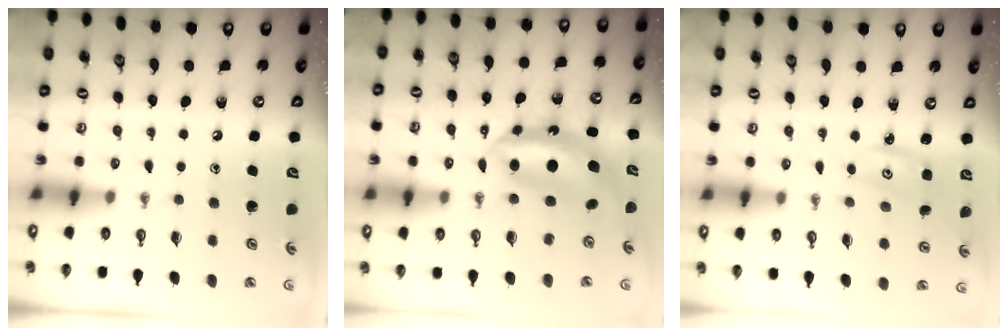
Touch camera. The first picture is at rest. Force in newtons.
{"total": 7.7, "press": 7.6, "slide": 0.6}
{"total": 2.6, "press": 2.6, "slide": 0.2}